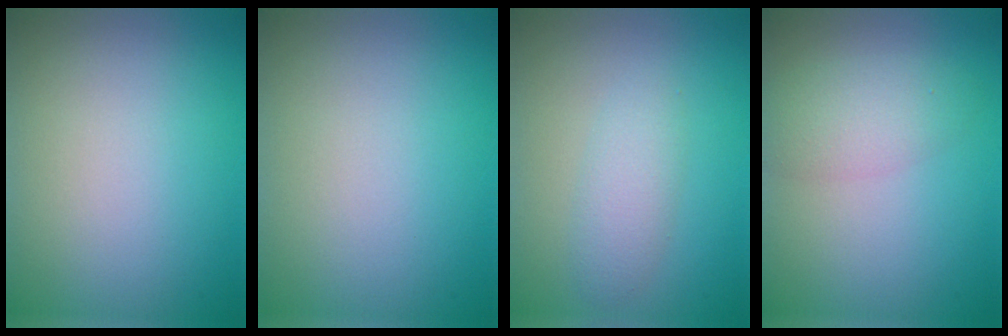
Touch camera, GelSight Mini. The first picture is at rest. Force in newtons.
{"total": 0.0}
{"total": 2.1, "press": 2.1, "slide": 0.1}
{"total": 2.9, "press": 2.9, "slide": 0.1}